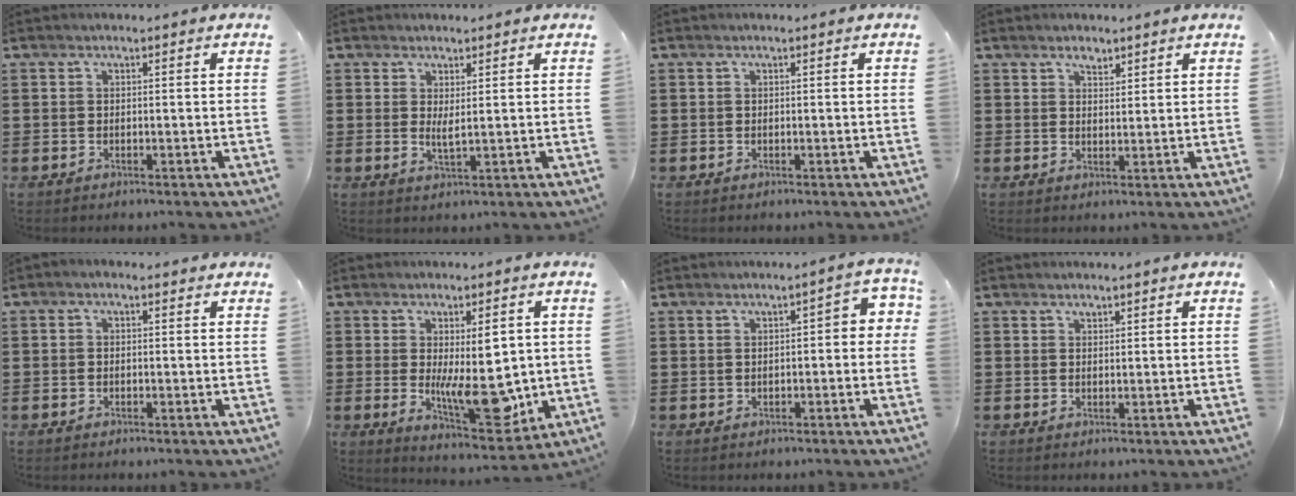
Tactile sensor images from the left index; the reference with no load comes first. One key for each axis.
{"total": 2.0, "fx": 0.9, "fy": 0.1, "fz": 1.8, "tx": -0.037, "ty": -0.004, "tz": 0.016}
{"total": 0.0}
{"total": 1.9, "fx": 1.7, "fy": 0.8, "fz": 0.5, "tx": -0.005, "ty": -0.002, "tz": 0.030}
{"total": 0.6, "fx": -0.2, "fy": 0.3, "fz": 0.5, "tx": -0.009, "ty": 0.000, "tz": -0.004}
{"total": 10.7, "fx": -0.4, "fy": 4.3, "fz": 9.8, "tx": -0.149, "ty": -0.015, "tz": -0.003}
{"total": 2.9, "fx": 0.1, "fy": 1.0, "fz": 2.7, "tx": -0.034, "ty": 0.000, "tz": -0.005}
{"total": 0.9, "fx": 0.8, "fy": 0.2, "fz": 0.0, "tx": -0.003, "ty": -0.001, "tz": 0.016}